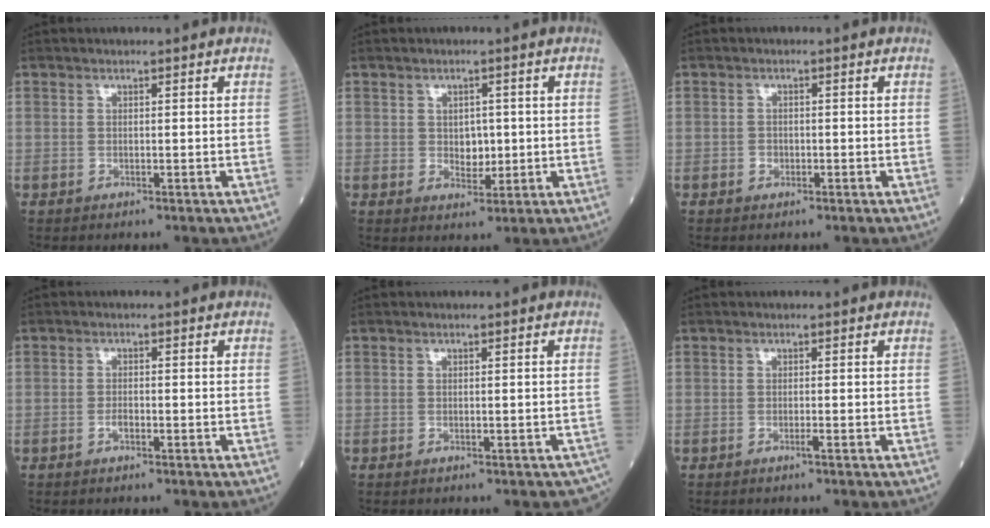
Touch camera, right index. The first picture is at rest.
{"total": 3.0, "force": [0.1, 2.2, 2.1], "torque": [-0.023, -0.002, 0.006]}
{"total": 1.0, "force": [-0.4, 0.9, 0.4], "torque": [-0.006, 0.003, -0.006]}
{"total": 1.2, "force": [-0.6, 0.5, 0.9], "torque": [-0.017, 0.001, -0.011]}
{"total": 1.5, "force": [-0.9, 0.8, 0.8], "torque": [-0.003, 0.005, -0.008]}
{"total": 0.6, "force": [-0.4, -0.1, 0.5], "torque": [-0.009, 0.000, -0.007]}